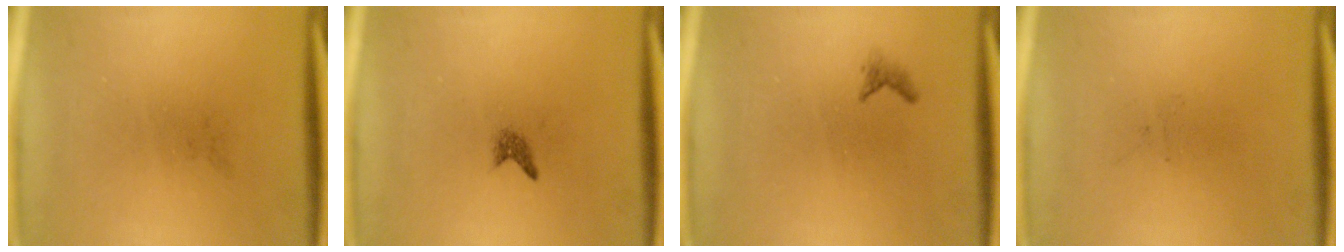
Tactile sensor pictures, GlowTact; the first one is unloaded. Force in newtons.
{"total": 0.9}
{"total": 0.7}
{"total": 0.0}